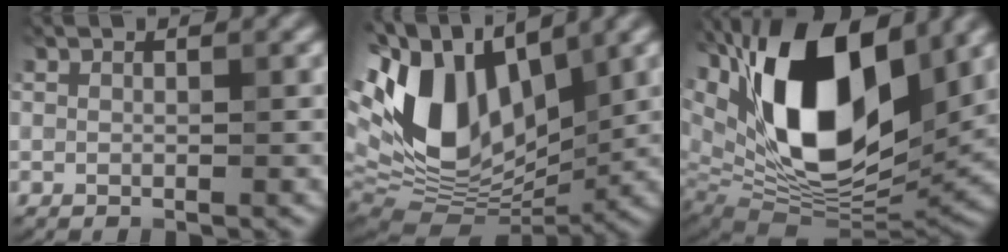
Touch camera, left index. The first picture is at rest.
{"total": 14.4, "force": [2.4, 8.7, 11.2], "torque": [-0.245, 0.004, 0.033]}
{"total": 17.6, "force": [6.3, 8.6, 14.0], "torque": [-0.250, 0.005, 0.100]}